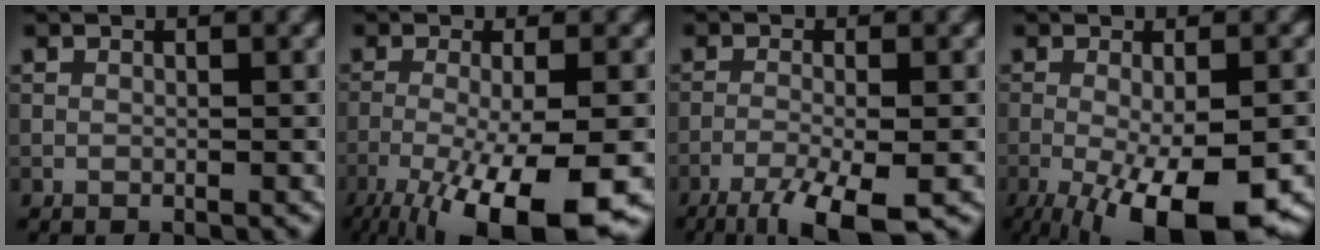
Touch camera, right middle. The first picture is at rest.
{"total": 11.6, "force": [-5.8, 2.8, 9.7], "torque": [-0.164, -0.016, -0.095]}
{"total": 6.3, "force": [-3.9, 1.3, 4.7], "torque": [-0.081, -0.008, -0.074]}
{"total": 10.7, "force": [-4.5, 3.1, 9.2], "torque": [-0.156, -0.024, -0.063]}